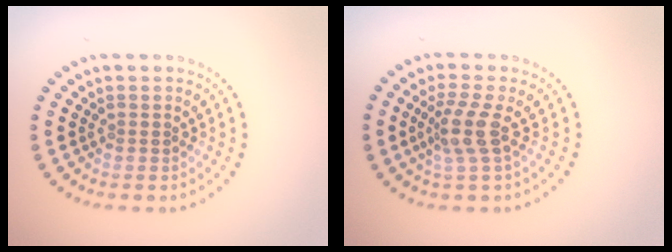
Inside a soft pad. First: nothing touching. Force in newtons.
{"total": 2.6, "press": 1.9, "slide": 1.7}